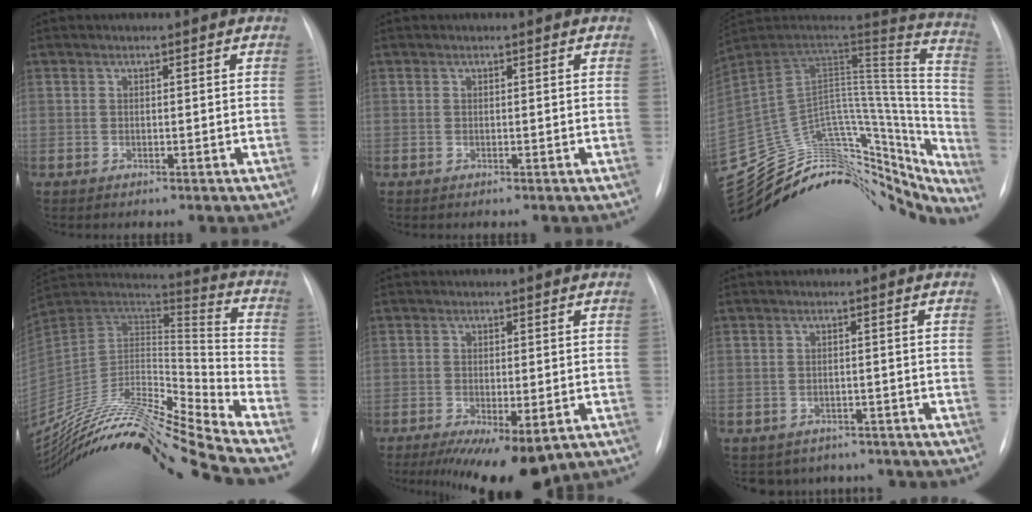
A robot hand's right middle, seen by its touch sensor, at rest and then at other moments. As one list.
[{"total": 0.0}, {"total": 38.0, "force": [-31.5, 16.5, 13.5], "torque": [-0.197, 0.046, -0.403]}, {"total": 27.9, "force": [-24.7, -0.7, 12.9], "torque": [-0.229, -0.018, -0.417]}, {"total": 10.7, "force": [-6.5, 3.7, 7.7], "torque": [-0.112, -0.019, -0.094]}, {"total": 7.0, "force": [-6.1, 3.6, 0.2], "torque": [0.003, 0.014, -0.067]}]